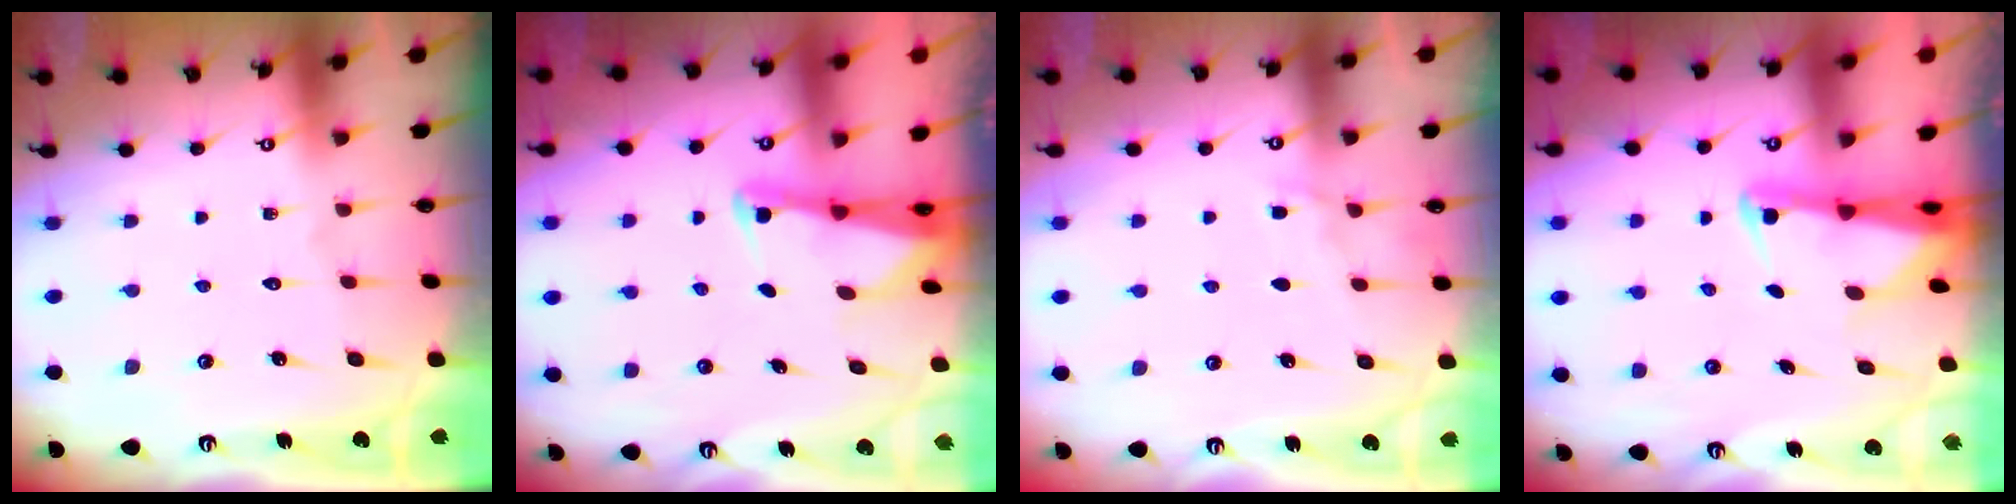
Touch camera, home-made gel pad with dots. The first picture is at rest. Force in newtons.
{"total": 2.6, "press": 2.6, "slide": 0.3}
{"total": 4.9, "press": 4.9, "slide": 0.5}
{"total": 2.5, "press": 2.5, "slide": 0.5}